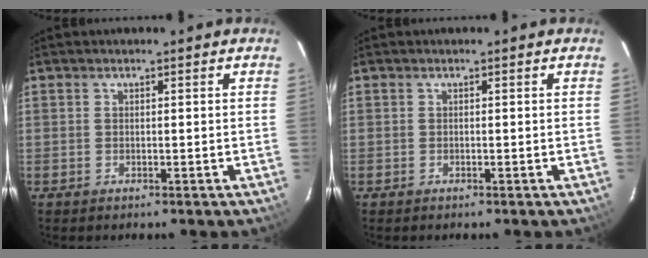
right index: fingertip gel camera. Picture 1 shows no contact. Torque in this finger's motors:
{"motor_torque": [0.01, 0.01, -0.02, 0.00]}